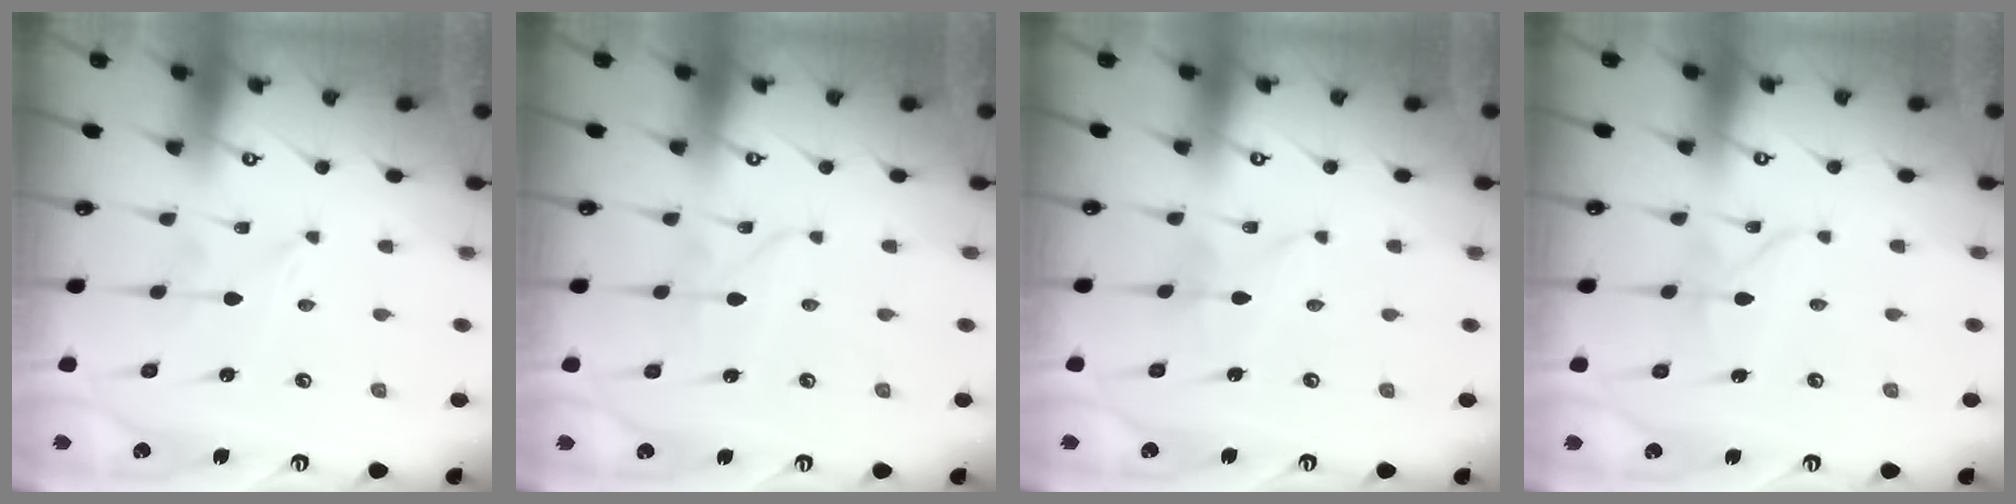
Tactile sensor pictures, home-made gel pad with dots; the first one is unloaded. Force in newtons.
{"total": 2.1, "press": 2.1, "slide": 0.2}
{"total": 2.6, "press": 2.6, "slide": 0.4}
{"total": 4.6, "press": 4.6, "slide": 0.2}